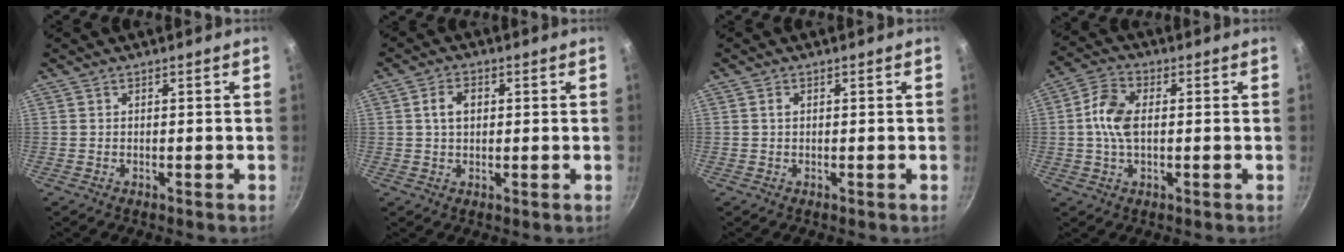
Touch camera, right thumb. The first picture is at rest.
{"total": 4.2, "force": [0.7, 2.9, 2.9], "torque": [-0.038, 0.006, 0.009]}
{"total": 0.8, "force": [0.2, 0.5, 0.5], "torque": [-0.009, 0.003, 0.003]}
{"total": 7.6, "force": [0.4, 4.4, 6.2], "torque": [-0.123, 0.018, -0.001]}